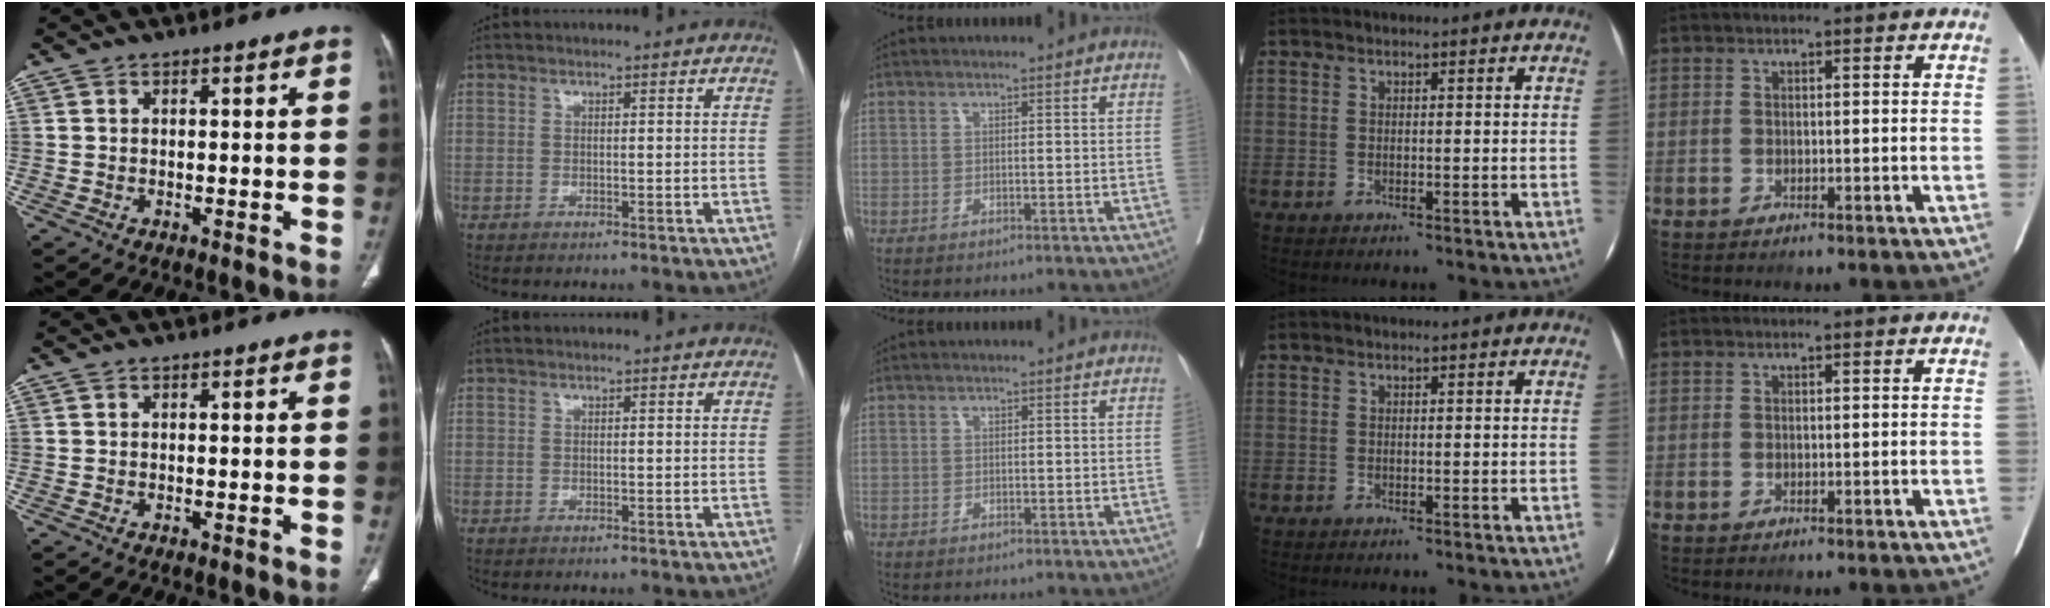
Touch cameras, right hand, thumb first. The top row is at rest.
{}